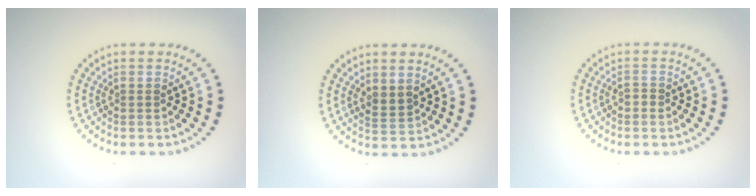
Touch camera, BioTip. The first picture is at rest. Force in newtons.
{"total": 1.5, "press": 1.3, "slide": 0.8}
{"total": 0.9, "press": 0.8, "slide": 0.2}